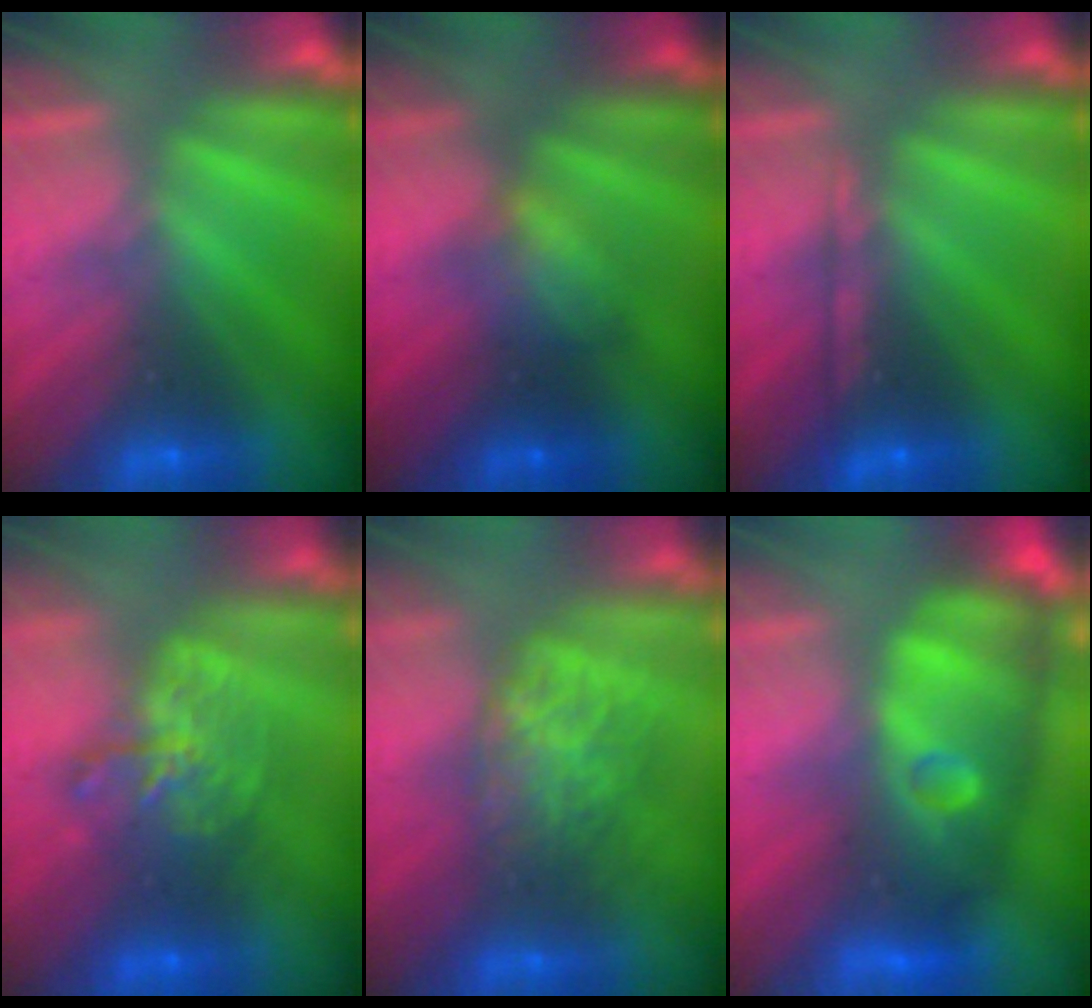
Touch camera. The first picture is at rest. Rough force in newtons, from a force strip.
{"total": 2.3}
{"total": 2.2}
{"total": 10.0}
{"total": 6.9}
{"total": 11.8}